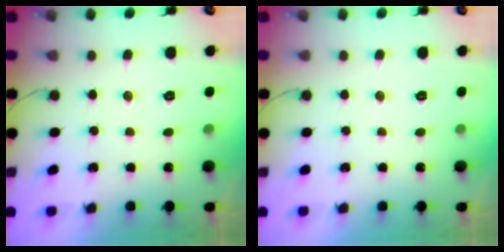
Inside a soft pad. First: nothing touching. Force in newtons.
{"total": 0.0}